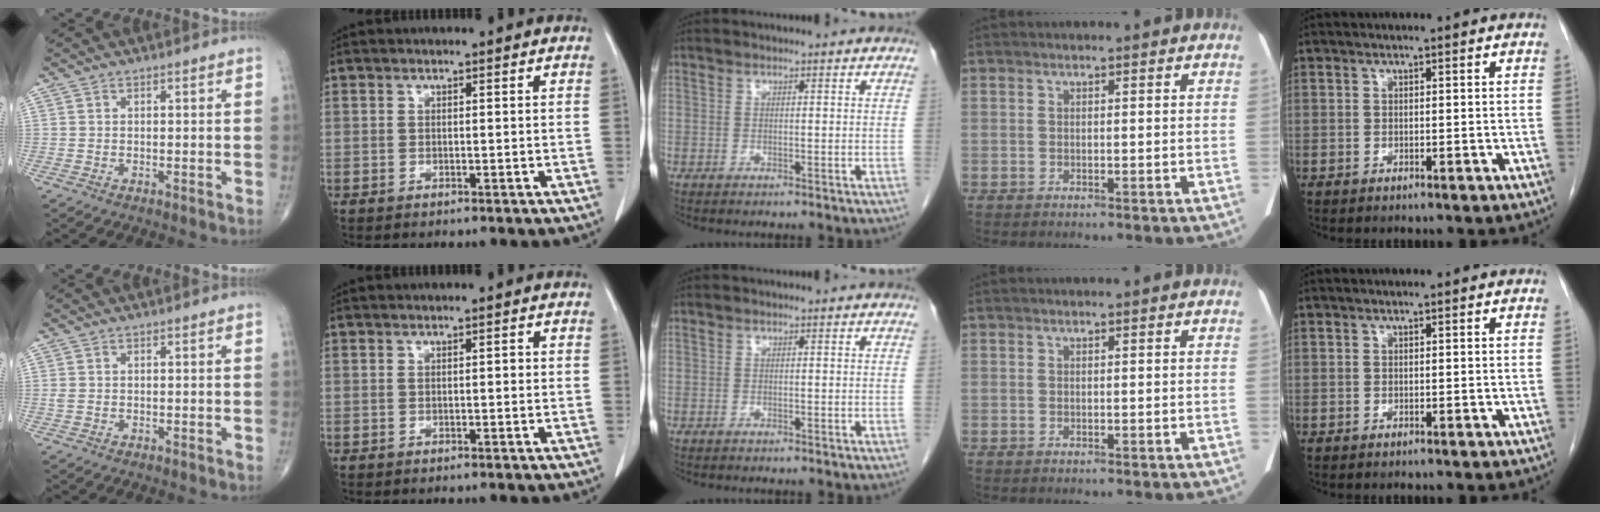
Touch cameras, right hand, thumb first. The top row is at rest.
{"thumb": {"total": 0.9, "force": [0.0, 0.7, 0.6], "torque": [-0.020, 0.005, 0.001]}, "index": {"total": 0.9, "force": [0.1, 0.3, 0.8], "torque": [-0.013, 0.003, 0.003]}}